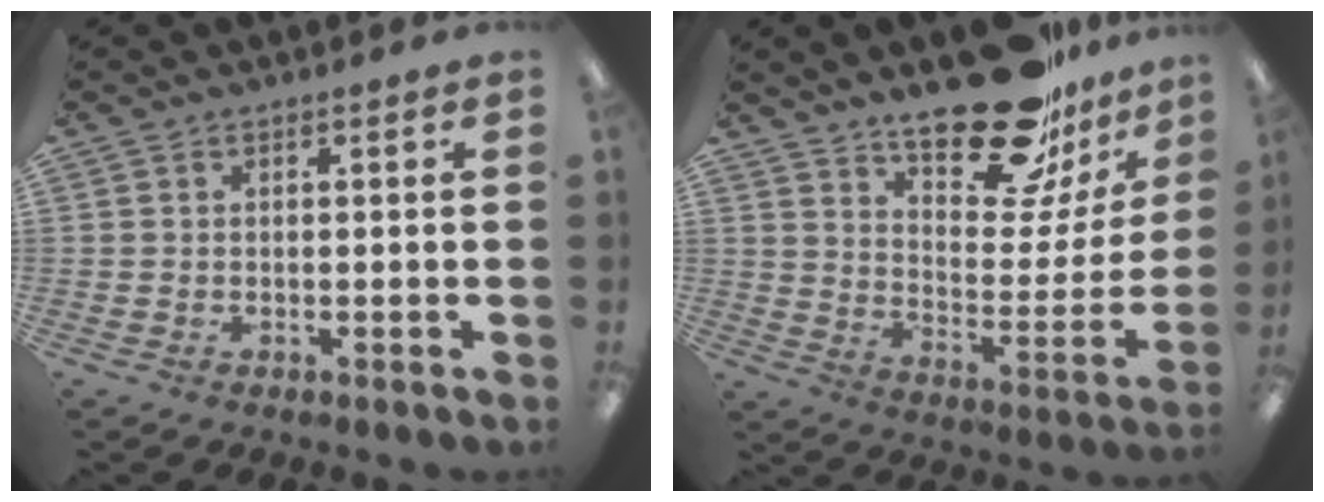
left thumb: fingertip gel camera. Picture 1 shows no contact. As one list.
[{"total": 22.2, "force": [17.5, 7.9, 11.1], "torque": [-0.154, -0.120, 0.295]}]